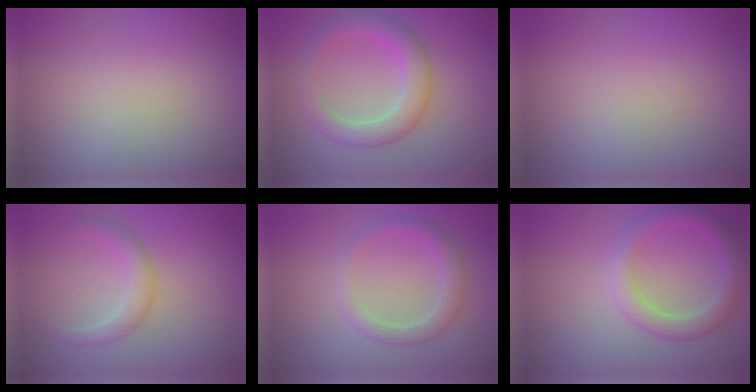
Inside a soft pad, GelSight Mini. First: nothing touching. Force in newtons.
{"total": 4.3, "press": 4.3, "slide": 0.2}
{"total": 0.0}
{"total": 2.3, "press": 2.3, "slide": 0.1}
{"total": 2.5, "press": 2.5, "slide": 0.1}
{"total": 3.3, "press": 3.3, "slide": 0.2}